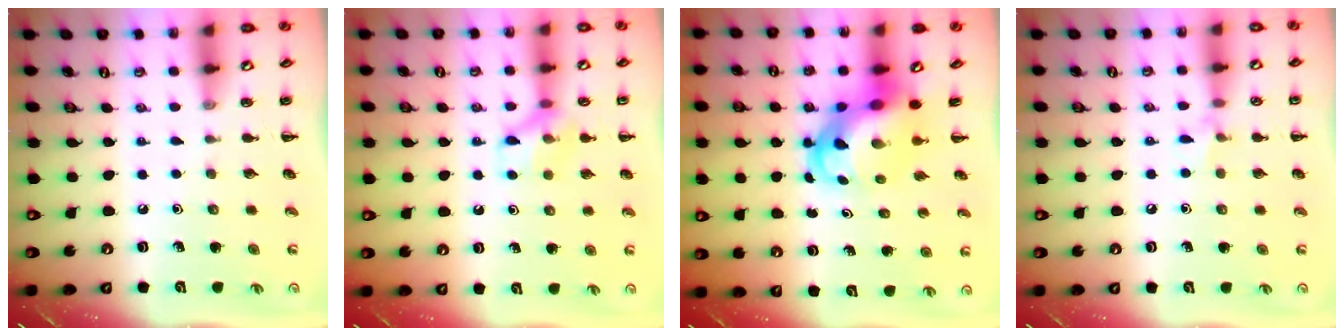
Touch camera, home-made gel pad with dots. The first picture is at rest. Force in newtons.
{"total": 10.0, "press": 9.9, "slide": 1.0}
{"total": 7.3, "press": 7.0, "slide": 2.2}
{"total": 5.6, "press": 5.2, "slide": 1.8}